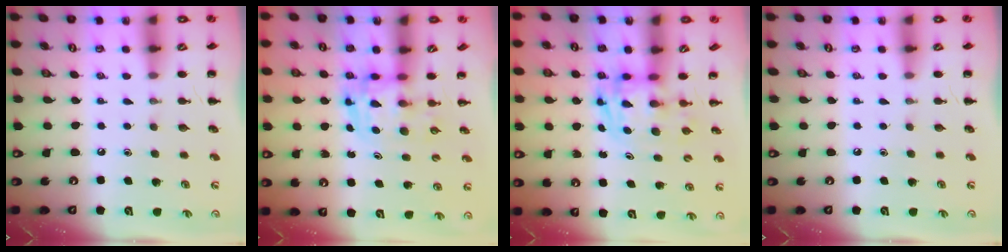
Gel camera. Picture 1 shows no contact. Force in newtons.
{"total": 3.7, "press": 3.6, "slide": 0.6}
{"total": 2.7, "press": 2.6, "slide": 0.5}
{"total": 0.0}